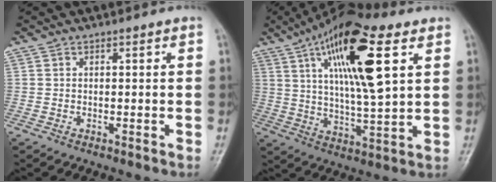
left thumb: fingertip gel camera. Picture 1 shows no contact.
{"total": 19.2, "force": [7.7, 5.6, 16.7], "torque": [-0.279, -0.013, 0.130]}